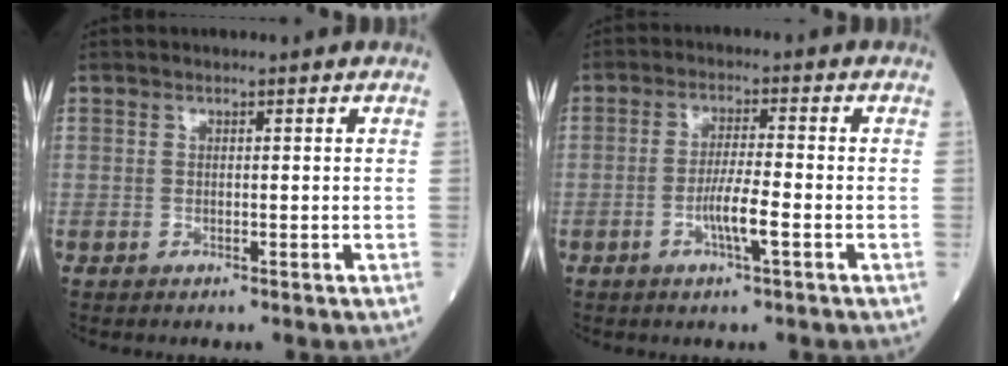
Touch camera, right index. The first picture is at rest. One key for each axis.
{"total": 4.9, "fx": -1.8, "fy": 0.0, "fz": 4.5, "tx": -0.087, "ty": -0.005, "tz": -0.036}